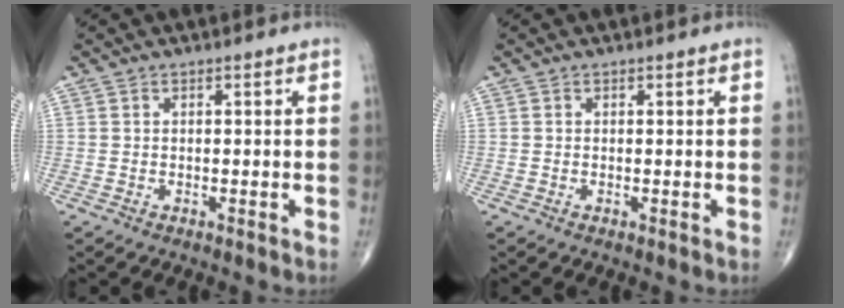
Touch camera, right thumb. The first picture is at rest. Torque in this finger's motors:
{"motor_torque": [0.30, 0.13, -0.09, -0.12, 0.02]}